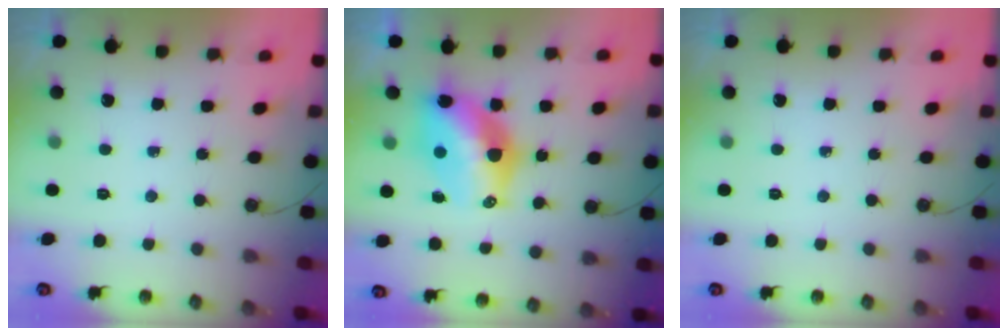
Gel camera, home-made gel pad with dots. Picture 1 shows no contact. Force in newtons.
{"total": 15.0, "press": 14.2, "slide": 4.6}
{"total": 0.0}